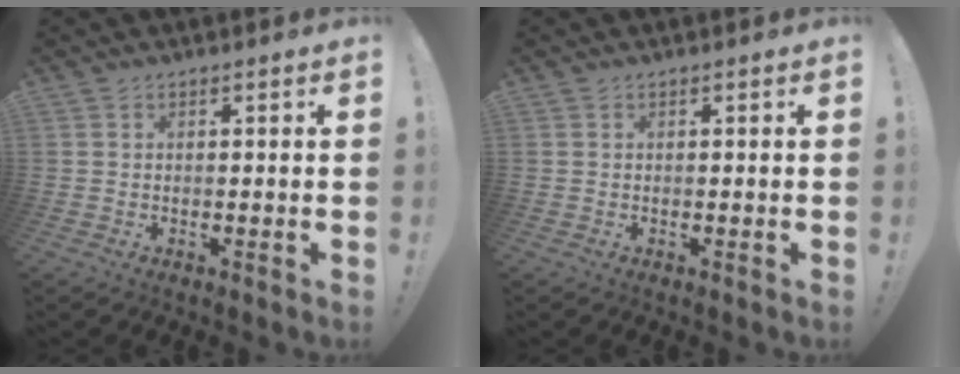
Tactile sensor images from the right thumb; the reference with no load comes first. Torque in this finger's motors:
{"motor_torque": [0.00, 0.00, 0.00, 0.00, 0.00]}